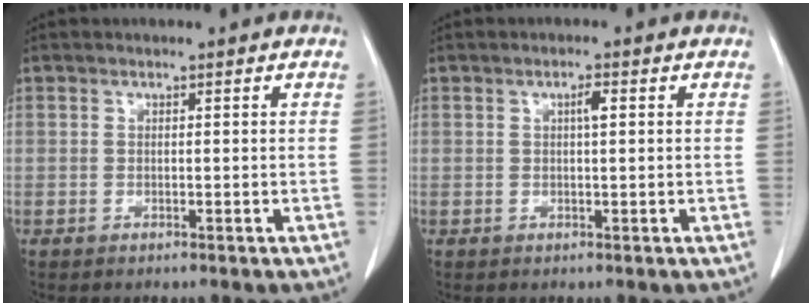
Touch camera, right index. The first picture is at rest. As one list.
[{"total": 1.6, "force": [0.4, 0.2, 1.5], "torque": [-0.027, 0.003, 0.006]}]